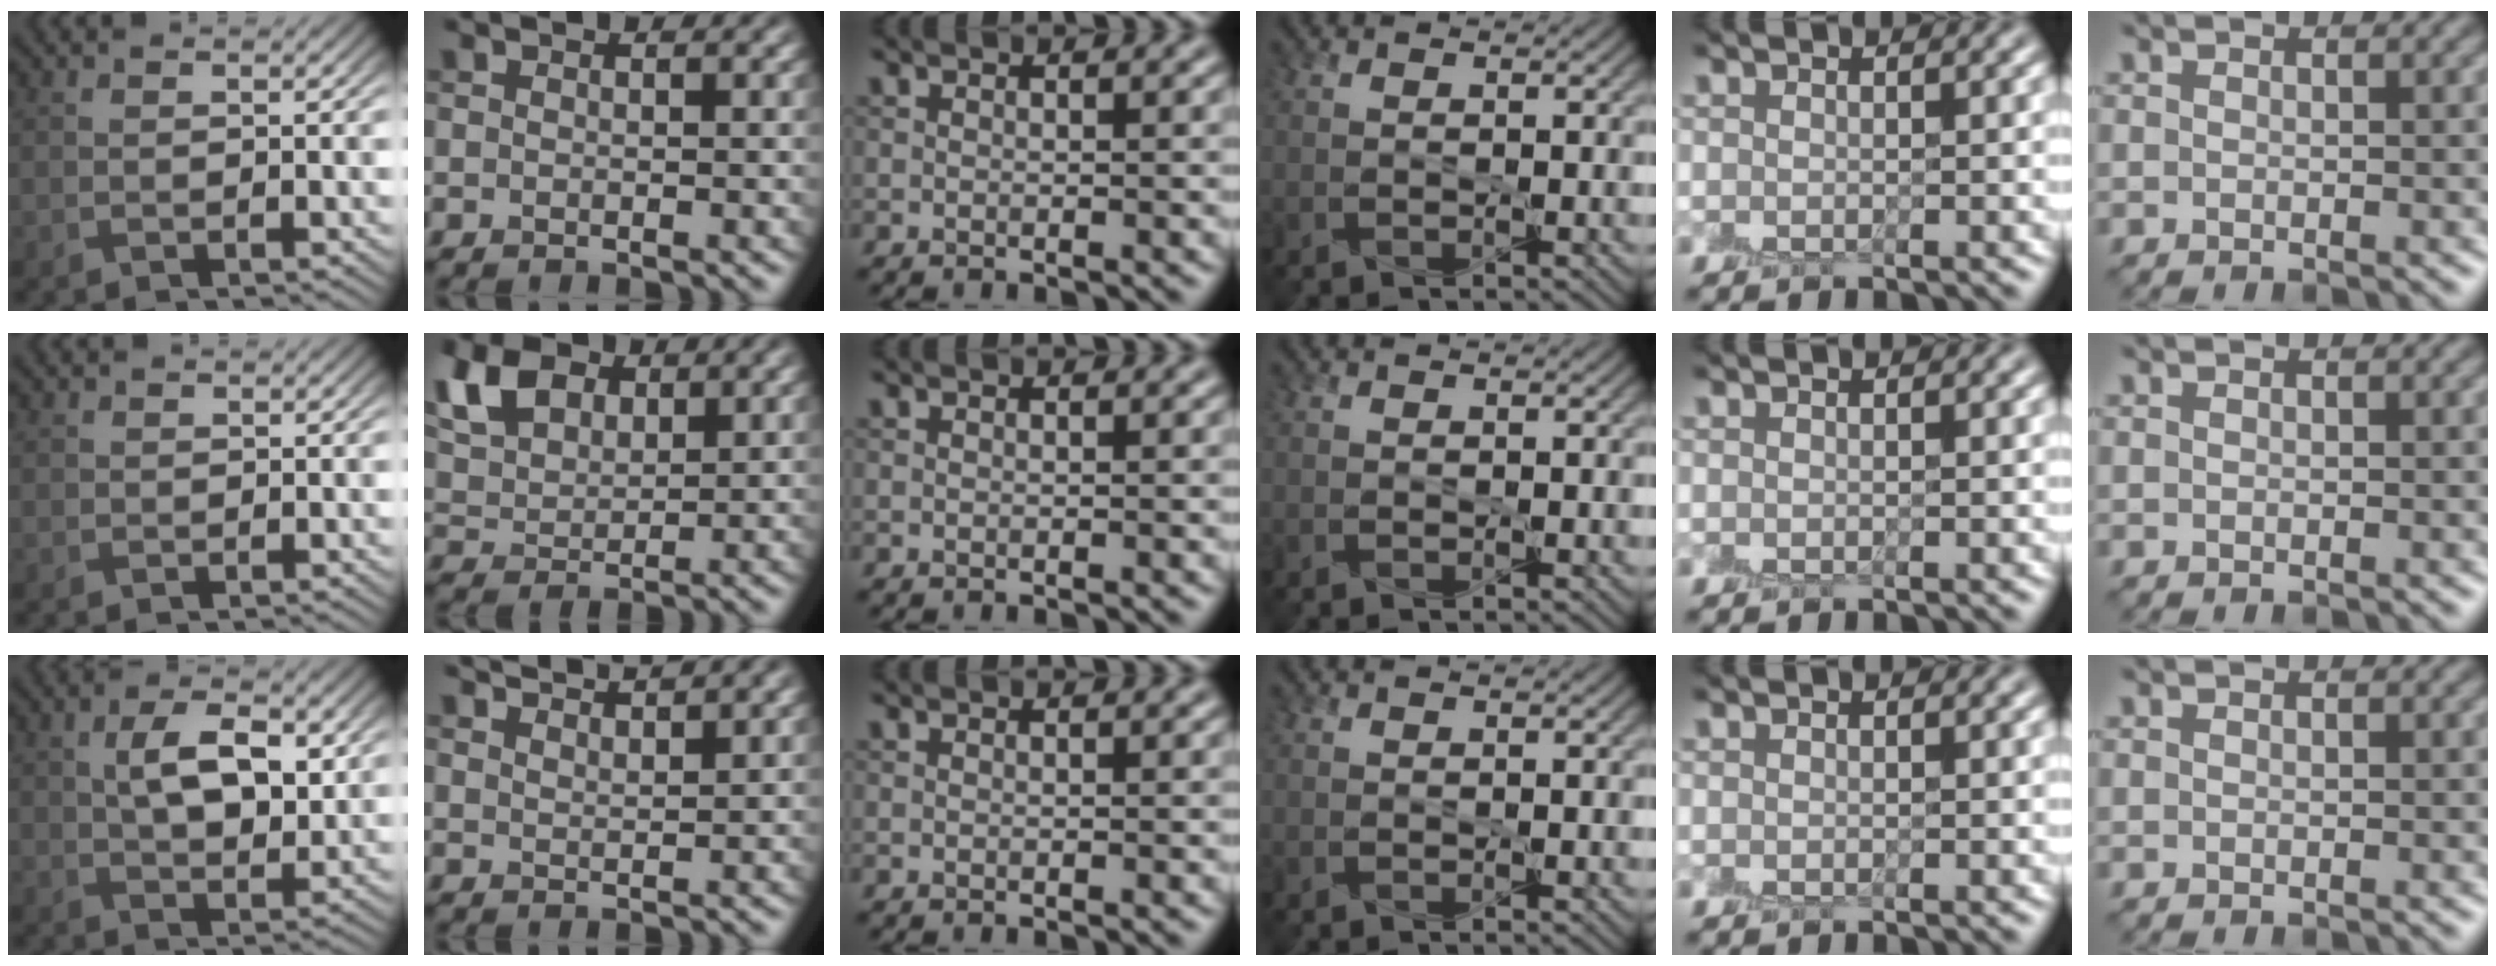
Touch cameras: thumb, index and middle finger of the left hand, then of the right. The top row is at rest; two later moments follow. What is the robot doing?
{"motion": "peel", "object": "small bumper sticker"}